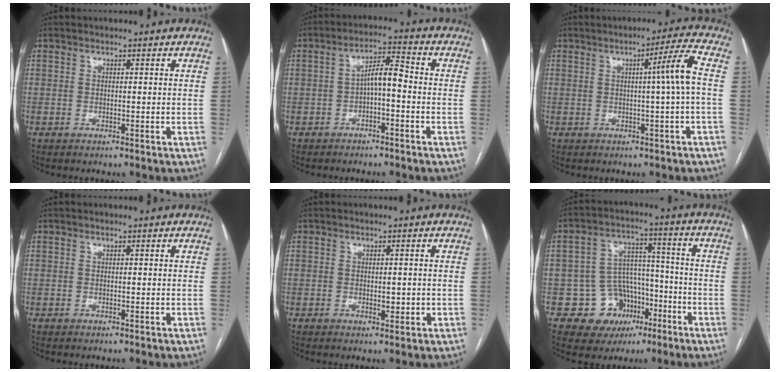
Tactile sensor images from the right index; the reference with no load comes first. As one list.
[{"total": 5.0, "force": [-1.0, 1.4, 4.7], "torque": [-0.084, 0.022, -0.017]}, {"total": 5.6, "force": [0.1, -1.5, 5.4], "torque": [-0.079, 0.006, 0.005]}, {"total": 0.0}, {"total": 1.7, "force": [-0.2, 0.8, 1.4], "torque": [-0.020, -0.001, 0.001]}, {"total": 9.9, "force": [-4.4, 8.4, 2.6], "torque": [-0.024, 0.040, -0.057]}]